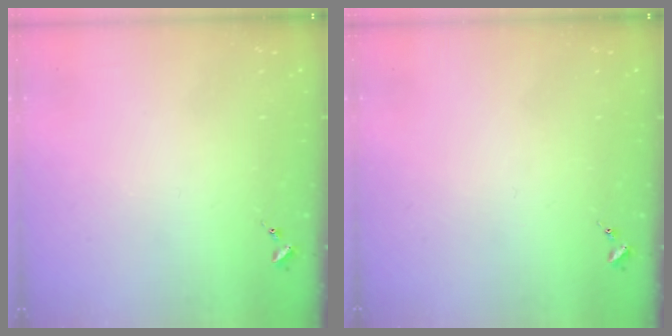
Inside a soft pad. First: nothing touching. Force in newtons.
{"total": 0.0}